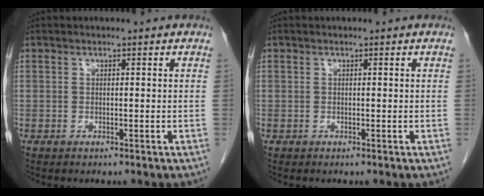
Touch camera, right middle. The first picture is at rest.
{"total": 0.0}